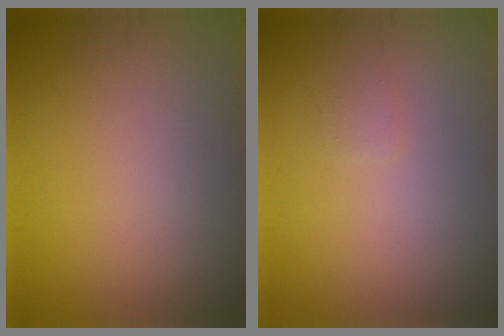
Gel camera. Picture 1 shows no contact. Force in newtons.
{"total": 0.5, "press": 0.5, "slide": 0.0}